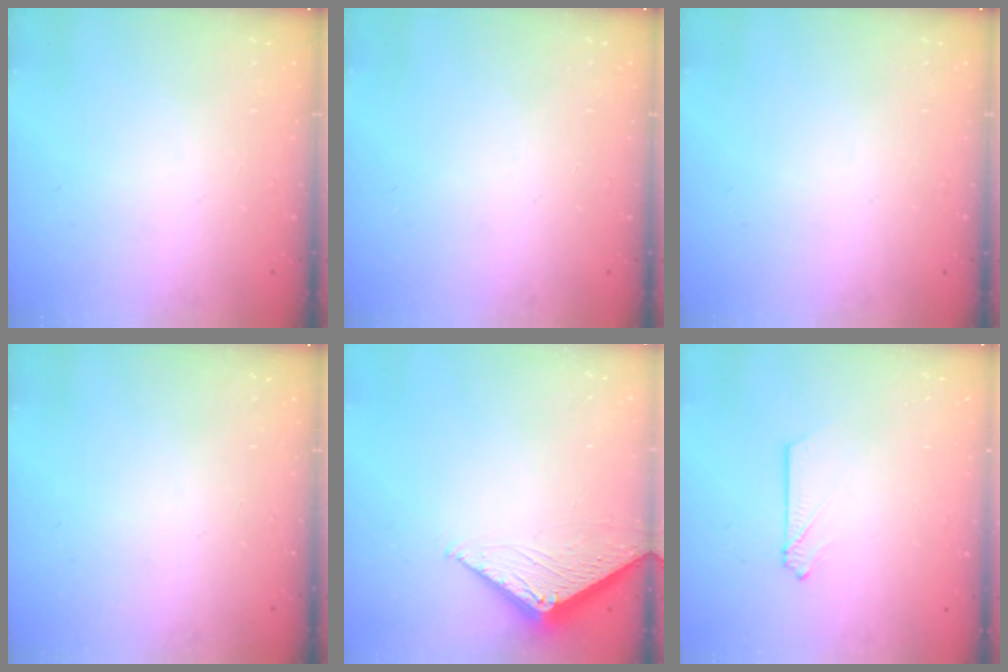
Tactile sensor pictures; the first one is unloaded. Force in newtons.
{"total": 0.0}
{"total": 0.0}
{"total": 0.0}
{"total": 4.0, "press": 3.9, "slide": 0.5}
{"total": 2.7, "press": 2.7, "slide": 0.3}